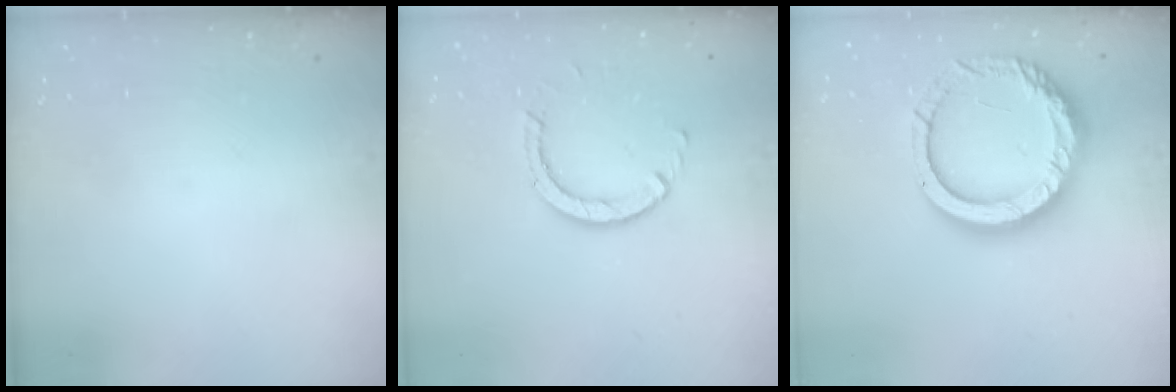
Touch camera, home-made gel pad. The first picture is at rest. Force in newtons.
{"total": 3.1, "press": 3.1, "slide": 0.1}
{"total": 17.4, "press": 17.3, "slide": 1.6}